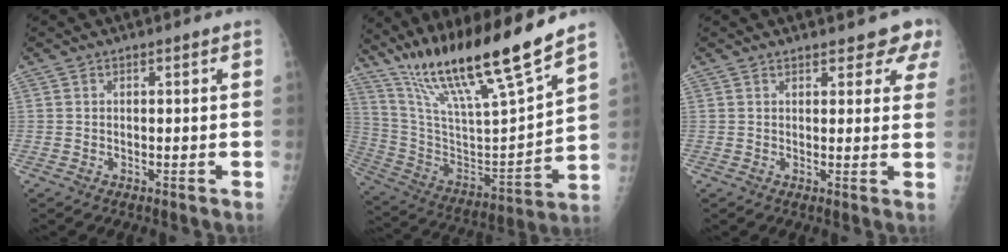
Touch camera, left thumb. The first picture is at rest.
{"total": 24.0, "force": [18.1, 2.2, 15.7], "torque": [-0.256, -0.067, 0.331]}
{"total": 5.7, "force": [4.9, 2.4, 1.7], "torque": [0.019, -0.020, 0.044]}